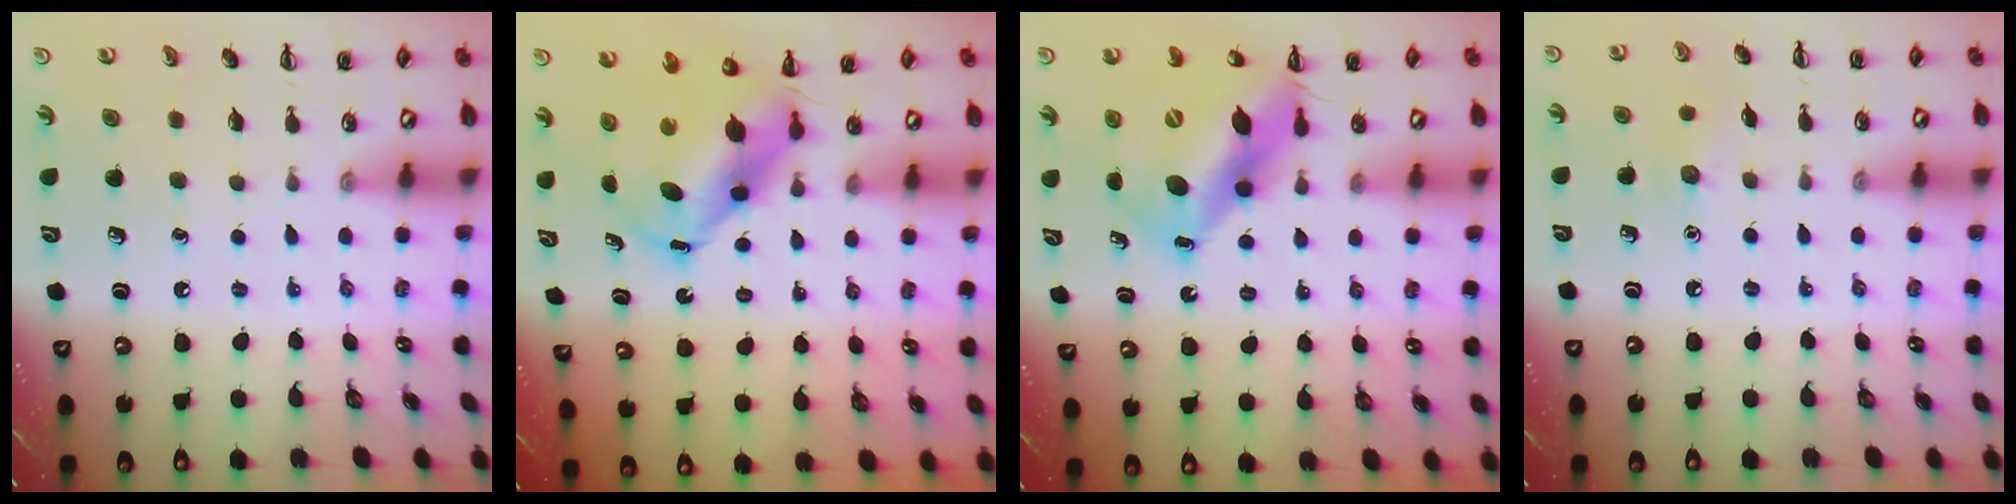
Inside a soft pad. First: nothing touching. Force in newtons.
{"total": 7.2, "press": 6.8, "slide": 2.4}
{"total": 14.0, "press": 13.5, "slide": 3.5}
{"total": 6.1, "press": 5.9, "slide": 1.5}